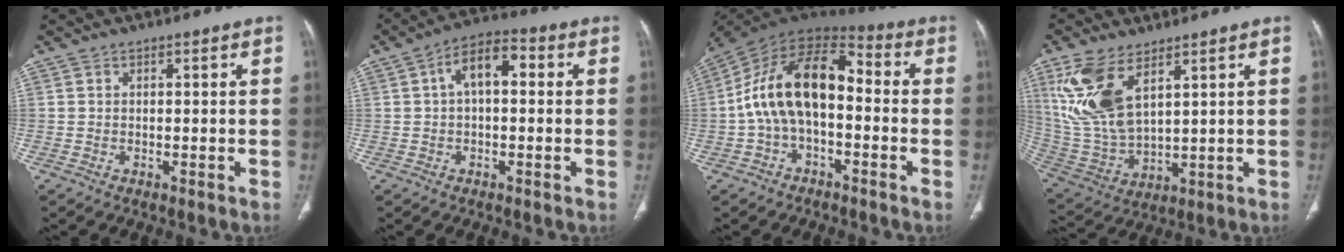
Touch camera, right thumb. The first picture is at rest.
{"total": 7.9, "force": [1.1, 4.3, 6.6], "torque": [-0.102, 0.029, 0.009]}
{"total": 16.3, "force": [-1.2, 9.3, 13.4], "torque": [-0.228, 0.051, -0.033]}
{"total": 14.2, "force": [6.8, 6.7, 10.6], "torque": [-0.224, -0.023, 0.153]}